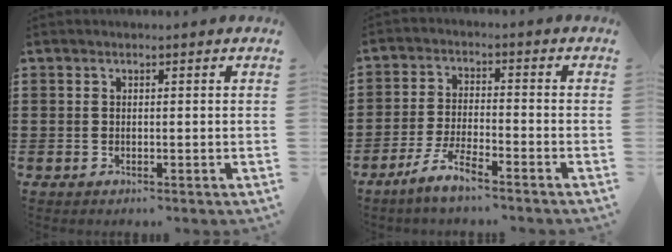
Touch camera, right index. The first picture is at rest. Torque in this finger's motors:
{"motor_torque": [0.40, -0.15, 0.29, 0.01]}